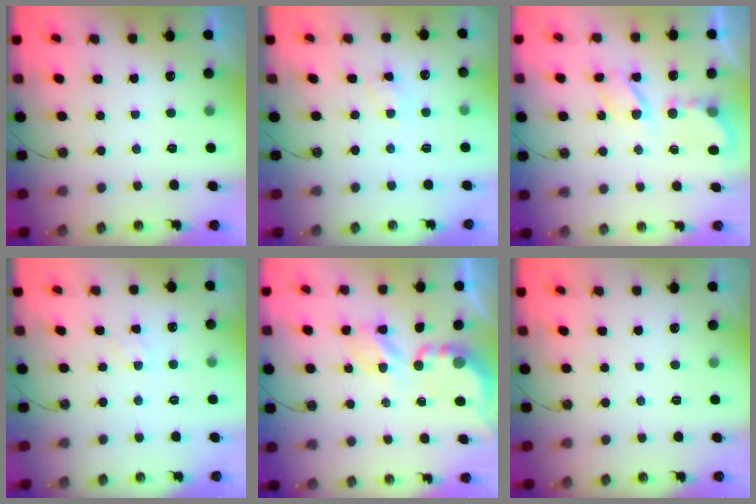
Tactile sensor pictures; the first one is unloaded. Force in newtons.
{"total": 4.9, "press": 4.8, "slide": 0.7}
{"total": 5.9, "press": 5.9, "slide": 0.3}
{"total": 1.7, "press": 1.7, "slide": 0.3}
{"total": 4.7, "press": 4.7, "slide": 0.2}
{"total": 0.0}